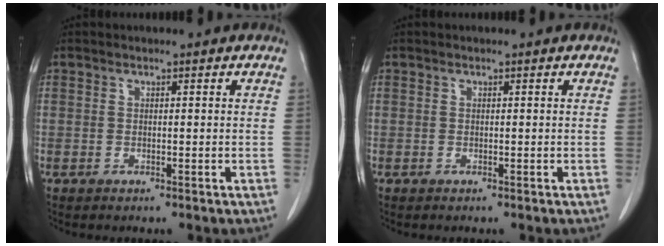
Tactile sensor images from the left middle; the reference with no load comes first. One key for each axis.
{"total": 0.0}